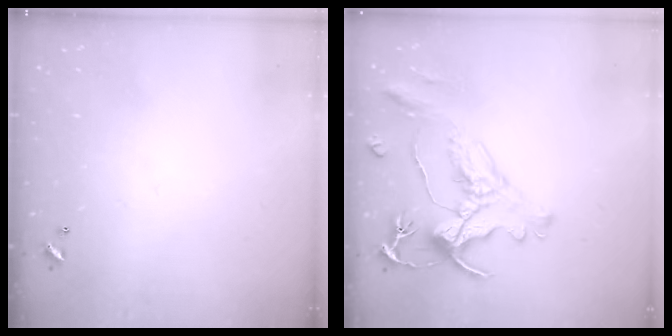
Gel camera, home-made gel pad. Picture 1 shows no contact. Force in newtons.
{"total": 2.8, "press": 2.5, "slide": 1.3}